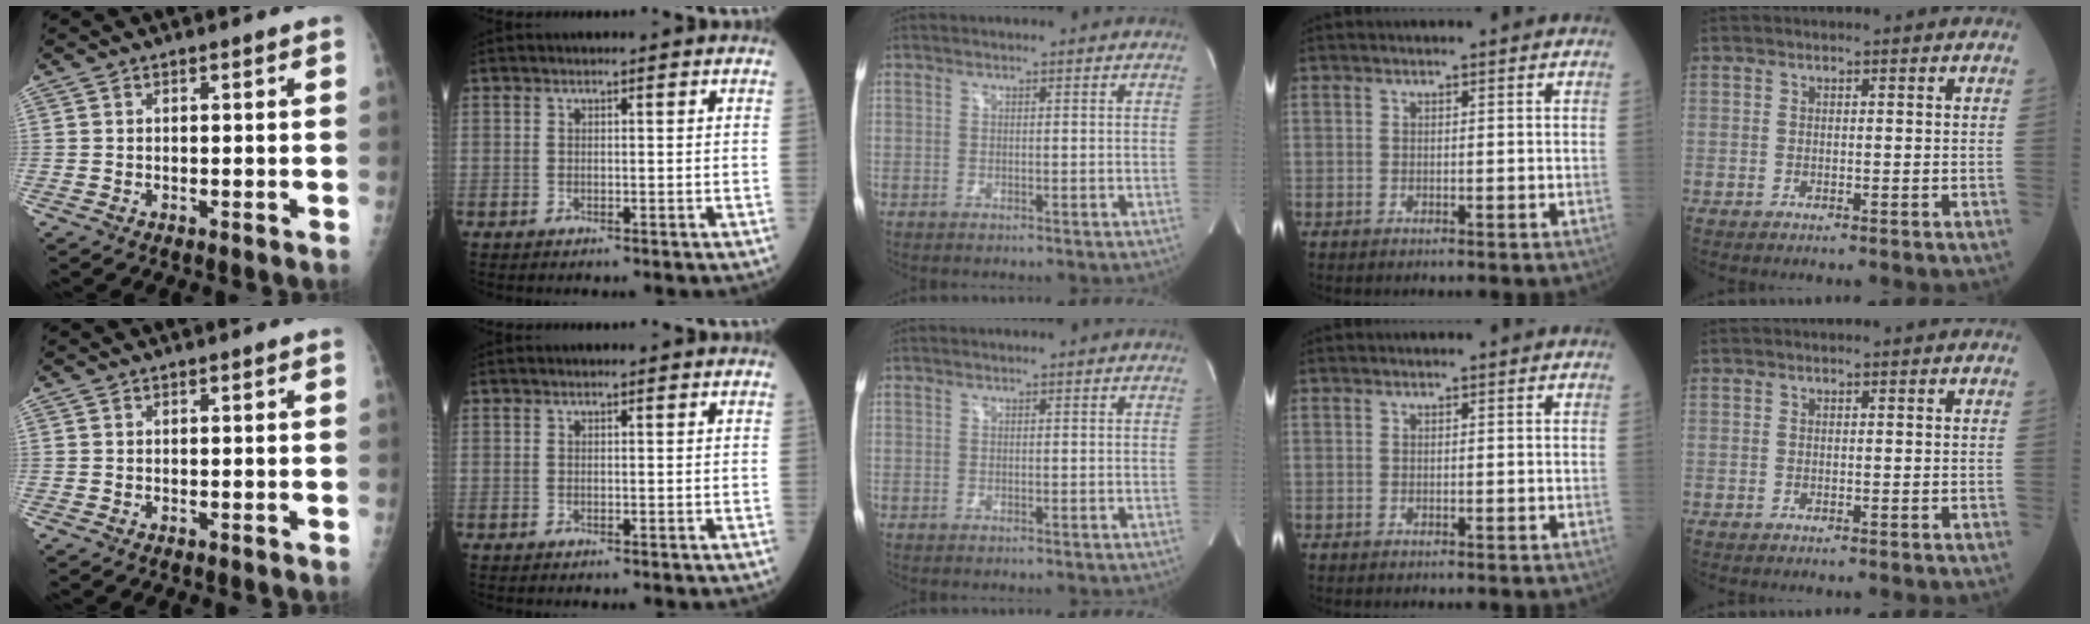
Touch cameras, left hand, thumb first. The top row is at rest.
{}